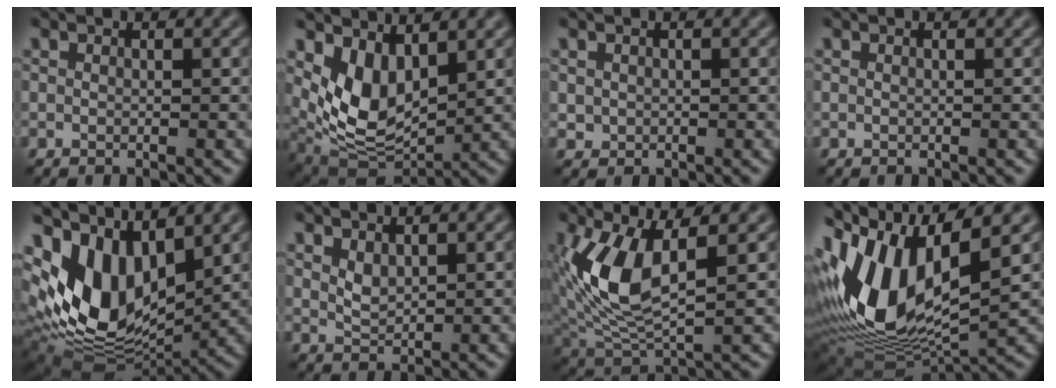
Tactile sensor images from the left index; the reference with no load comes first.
{"total": 5.9, "force": [2.1, 3.3, 4.4], "torque": [-0.099, -0.025, 0.039]}
{"total": 0.7, "force": [0.1, 0.7, 0.1], "torque": [-0.003, -0.004, 0.004]}
{"total": 0.0}
{"total": 11.1, "force": [3.4, 7.0, 7.9], "torque": [-0.172, -0.008, 0.065]}
{"total": 1.4, "force": [0.8, 0.7, 0.9], "torque": [-0.021, -0.005, 0.017]}
{"total": 7.6, "force": [1.4, 3.7, 6.5], "torque": [-0.150, -0.013, 0.030]}
{"total": 13.2, "force": [1.8, 6.9, 11.1], "torque": [-0.240, -0.005, 0.023]}